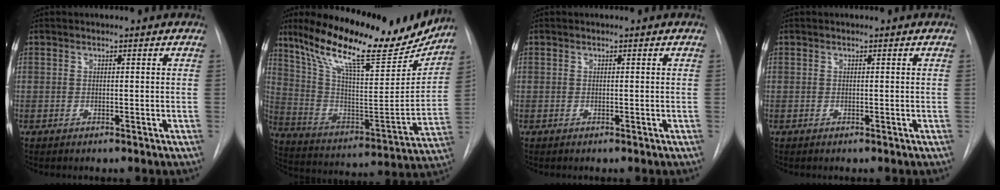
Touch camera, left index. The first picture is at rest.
{"total": 24.7, "force": [20.2, 5.3, 13.2], "torque": [-0.226, -0.022, 0.310]}
{"total": 0.0}
{"total": 0.0}